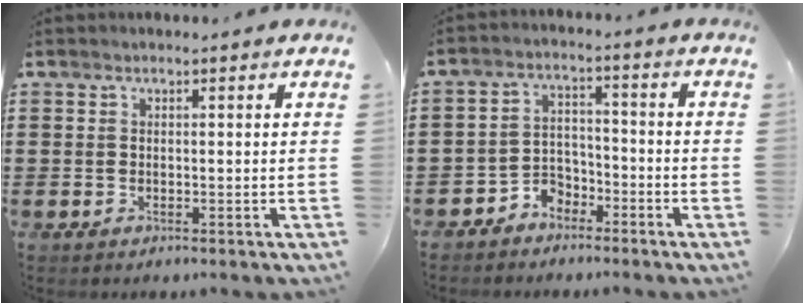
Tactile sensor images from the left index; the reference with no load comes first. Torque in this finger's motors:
{"motor_torque": [0.51, 0.51, 0.07, 0.01]}